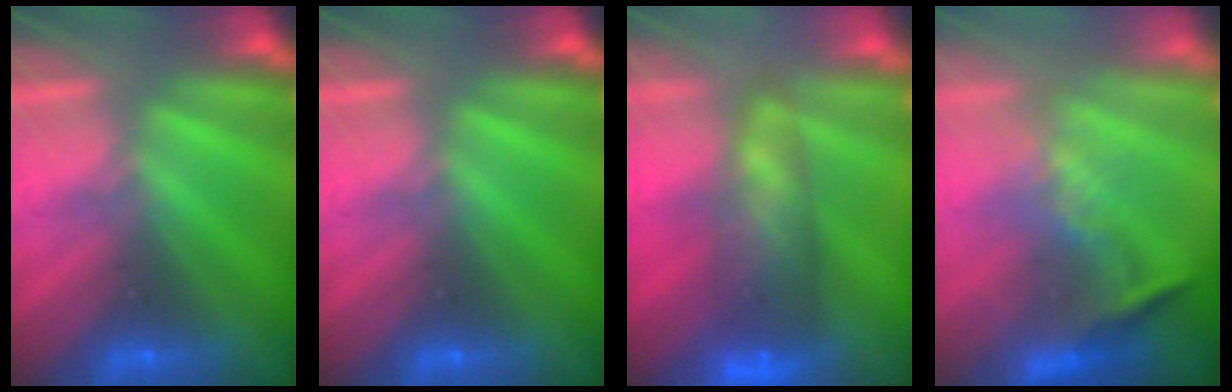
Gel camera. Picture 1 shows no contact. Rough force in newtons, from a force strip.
{"total": 0.0}
{"total": 7.7}
{"total": 1.1}